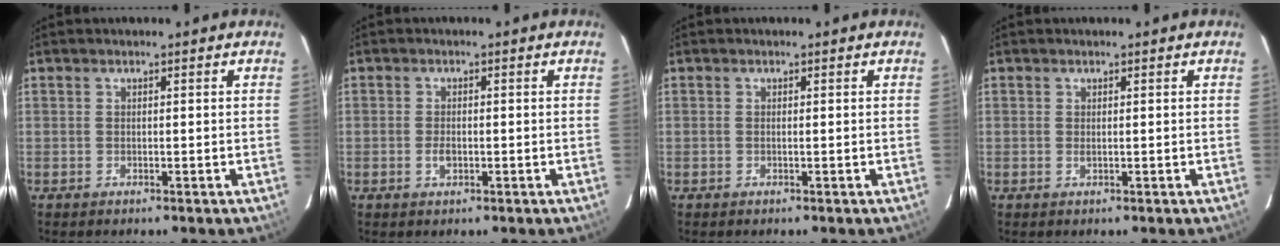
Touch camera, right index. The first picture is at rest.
{"total": 2.1, "force": [-0.7, 1.2, 1.6], "torque": [-0.033, 0.000, -0.012]}
{"total": 0.5, "force": [-0.1, -0.1, 0.5], "torque": [-0.009, 0.001, -0.004]}
{"total": 0.6, "force": [0.0, 0.0, 0.6], "torque": [-0.014, 0.000, 0.000]}